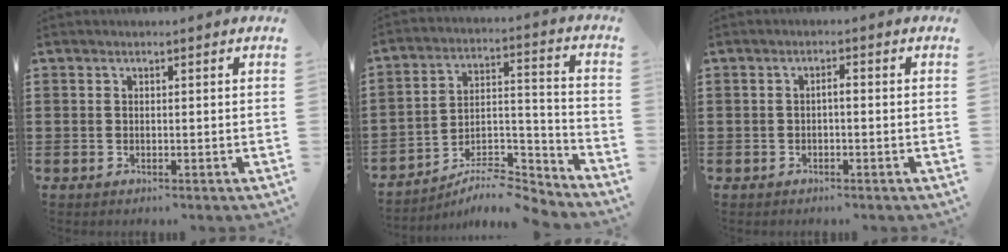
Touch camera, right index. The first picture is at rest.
{"total": 8.2, "force": [-7.4, 1.7, 2.9], "torque": [-0.034, 0.016, -0.141]}
{"total": 1.1, "force": [-0.4, 0.2, 1.0], "torque": [-0.020, -0.001, -0.008]}